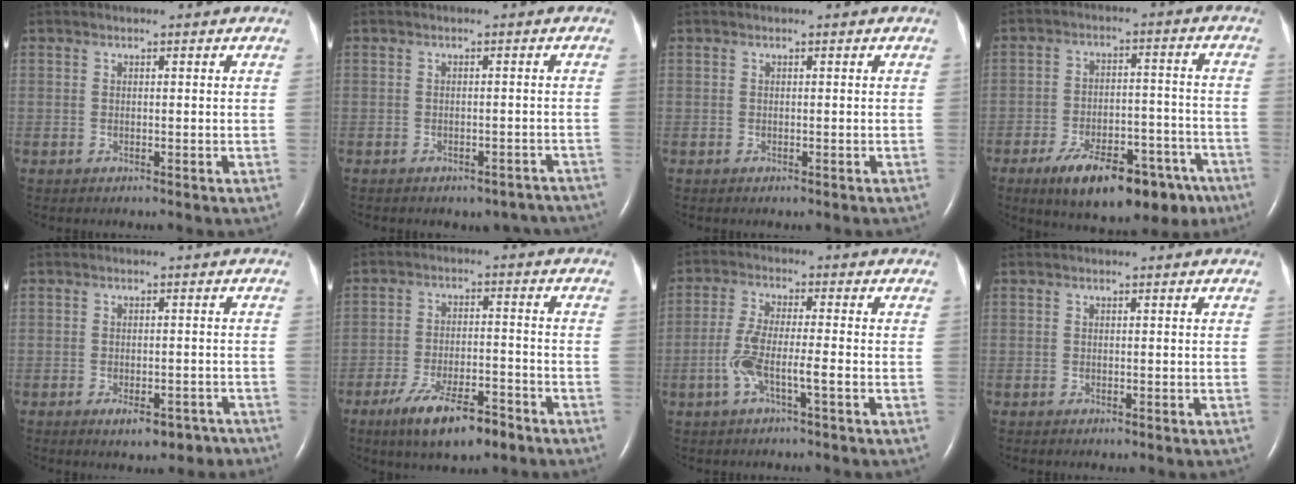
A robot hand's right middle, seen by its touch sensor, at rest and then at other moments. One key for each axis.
{"total": 8.4, "fx": -7.3, "fy": 3.6, "fz": 1.8, "tx": -0.016, "ty": 0.014, "tz": -0.071}
{"total": 0.5, "fx": -0.4, "fy": 0.1, "fz": 0.3, "tx": -0.007, "ty": -0.002, "tz": -0.005}
{"total": 17.6, "fx": -11.6, "fy": 7.0, "fz": 11.2, "tx": -0.125, "ty": 0.021, "tz": -0.168}
{"total": 5.4, "fx": -3.9, "fy": 2.4, "fz": 2.9, "tx": -0.029, "ty": 0.003, "tz": -0.049}
{"total": 10.0, "fx": -6.5, "fy": 2.7, "fz": 7.0, "tx": -0.130, "ty": -0.011, "tz": -0.107}
{"total": 5.9, "fx": -2.2, "fy": 0.3, "fz": 5.5, "tx": -0.118, "ty": 0.005, "tz": -0.043}
{"total": 0.0}